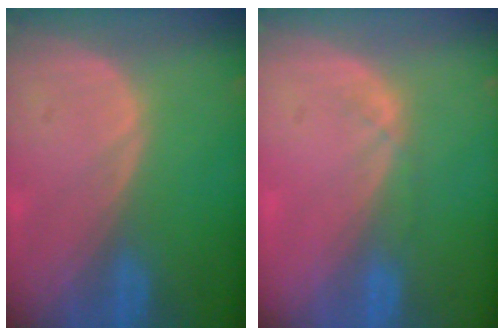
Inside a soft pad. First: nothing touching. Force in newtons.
{"total": 1.7, "press": 1.5, "slide": 0.8}